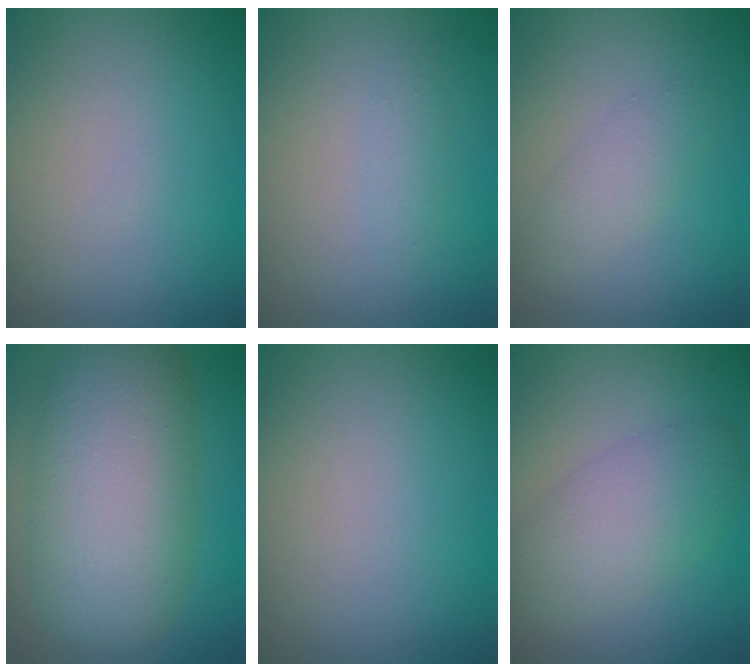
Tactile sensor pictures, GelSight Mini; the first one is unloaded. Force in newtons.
{"total": 0.9, "press": 0.9, "slide": 0.0}
{"total": 2.0, "press": 2.0, "slide": 0.1}
{"total": 10.7, "press": 10.7, "slide": 0.4}
{"total": 0.0}
{"total": 5.0, "press": 5.0, "slide": 0.4}